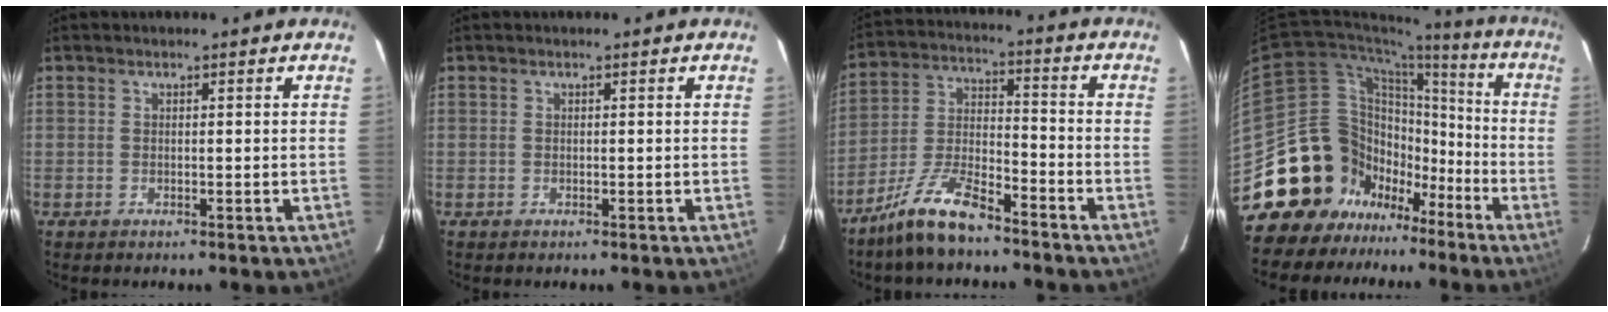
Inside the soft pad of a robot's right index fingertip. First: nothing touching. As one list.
[{"total": 0.0}, {"total": 11.5, "force": [-8.9, 3.0, 6.6], "torque": [-0.145, 0.007, -0.169]}, {"total": 18.9, "force": [-10.7, 15.3, 3.4], "torque": [-0.083, 0.083, -0.164]}]